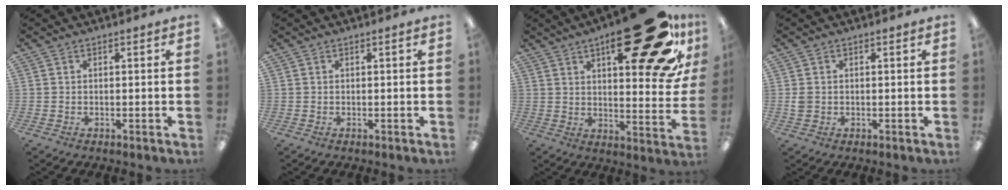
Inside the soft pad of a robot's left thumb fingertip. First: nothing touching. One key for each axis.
{"total": 0.0}
{"total": 28.7, "fx": 16.5, "fy": 9.2, "fz": 21.6, "tx": -0.271, "ty": -0.106, "tz": 0.258}
{"total": 2.0, "fx": 0.0, "fy": 1.8, "fz": 0.9, "tx": -0.009, "ty": 0.001, "tz": -0.003}